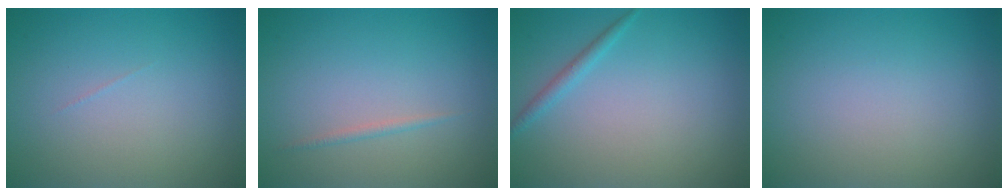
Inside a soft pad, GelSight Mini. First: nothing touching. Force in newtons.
{"total": 0.6, "press": 0.6, "slide": 0.0}
{"total": 1.1, "press": 1.1, "slide": 0.1}
{"total": 0.0}